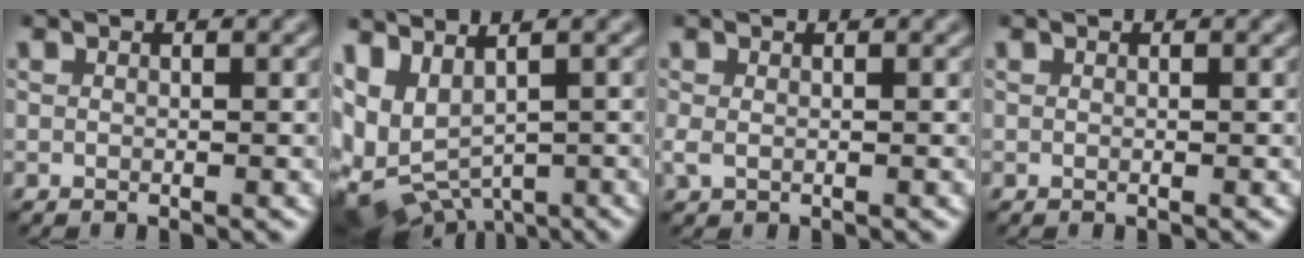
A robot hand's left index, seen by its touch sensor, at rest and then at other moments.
{"total": 7.2, "force": [-0.4, 4.7, 5.4], "torque": [-0.108, -0.019, 0.033]}
{"total": 1.2, "force": [-0.3, 0.8, 0.8], "torque": [-0.023, 0.001, -0.005]}
{"total": 0.0}